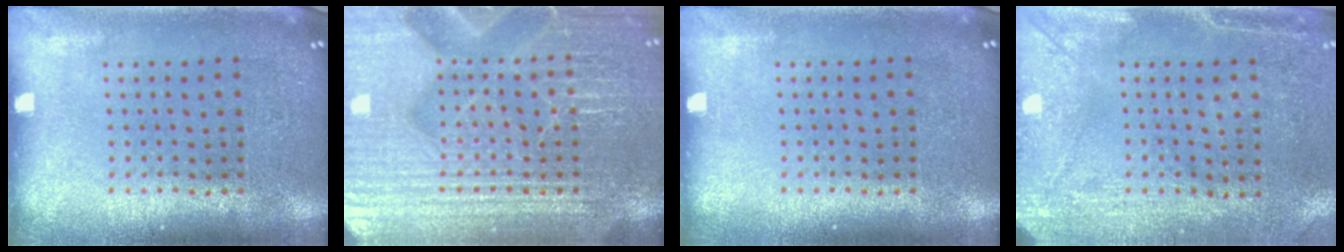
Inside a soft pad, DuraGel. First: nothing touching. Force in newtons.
{"total": 7.5, "press": 7.5, "slide": 1.0}
{"total": 0.0}
{"total": 2.9, "press": 2.3, "slide": 1.8}